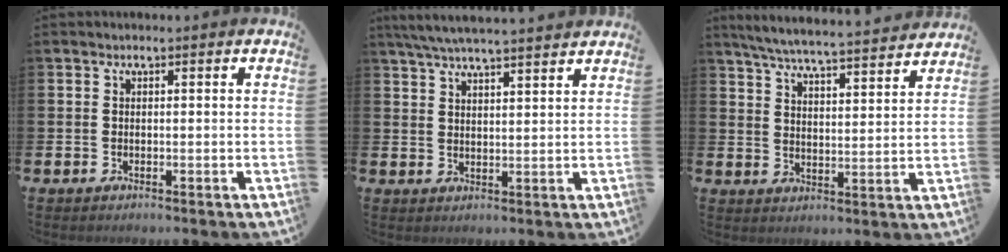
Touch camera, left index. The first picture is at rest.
{"total": 5.5, "force": [5.2, 0.0, 1.7], "torque": [-0.052, -0.015, 0.095]}
{"total": 6.2, "force": [6.0, 0.2, 1.8], "torque": [-0.050, -0.044, 0.102]}